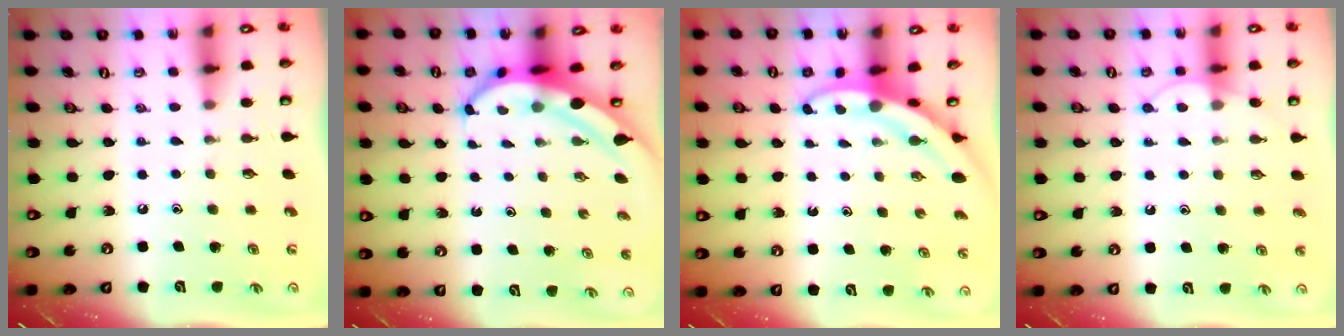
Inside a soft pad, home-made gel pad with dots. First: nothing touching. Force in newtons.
{"total": 5.3, "press": 5.1, "slide": 1.1}
{"total": 2.8, "press": 2.8, "slide": 0.3}
{"total": 5.4, "press": 5.3, "slide": 0.5}